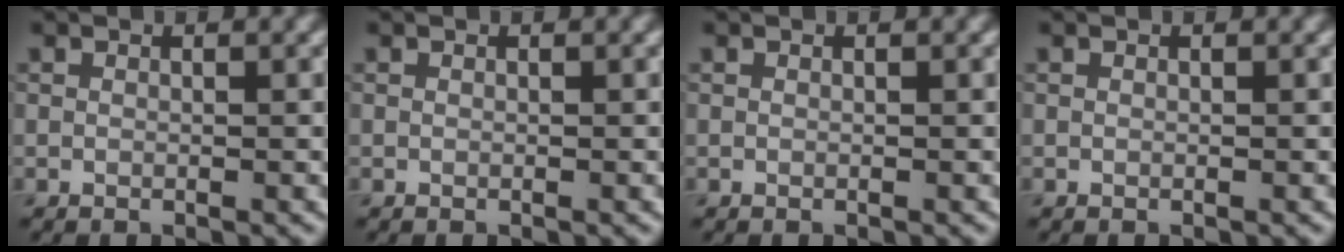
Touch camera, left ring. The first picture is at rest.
{"total": 0.0}
{"total": 0.0}
{"total": 0.0}